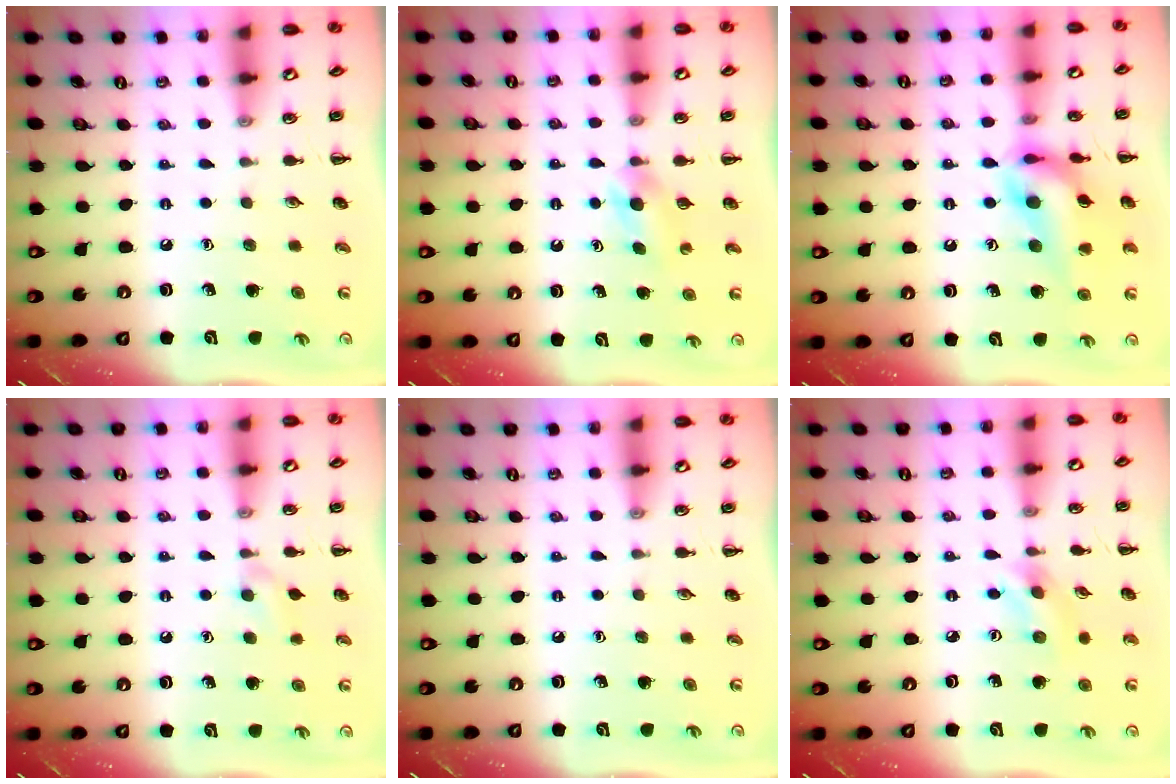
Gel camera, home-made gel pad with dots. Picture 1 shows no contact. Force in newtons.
{"total": 3.4, "press": 3.2, "slide": 1.2}
{"total": 14.8, "press": 14.7, "slide": 1.9}
{"total": 5.5, "press": 5.2, "slide": 1.7}
{"total": 0.0}
{"total": 2.6, "press": 2.6, "slide": 0.6}